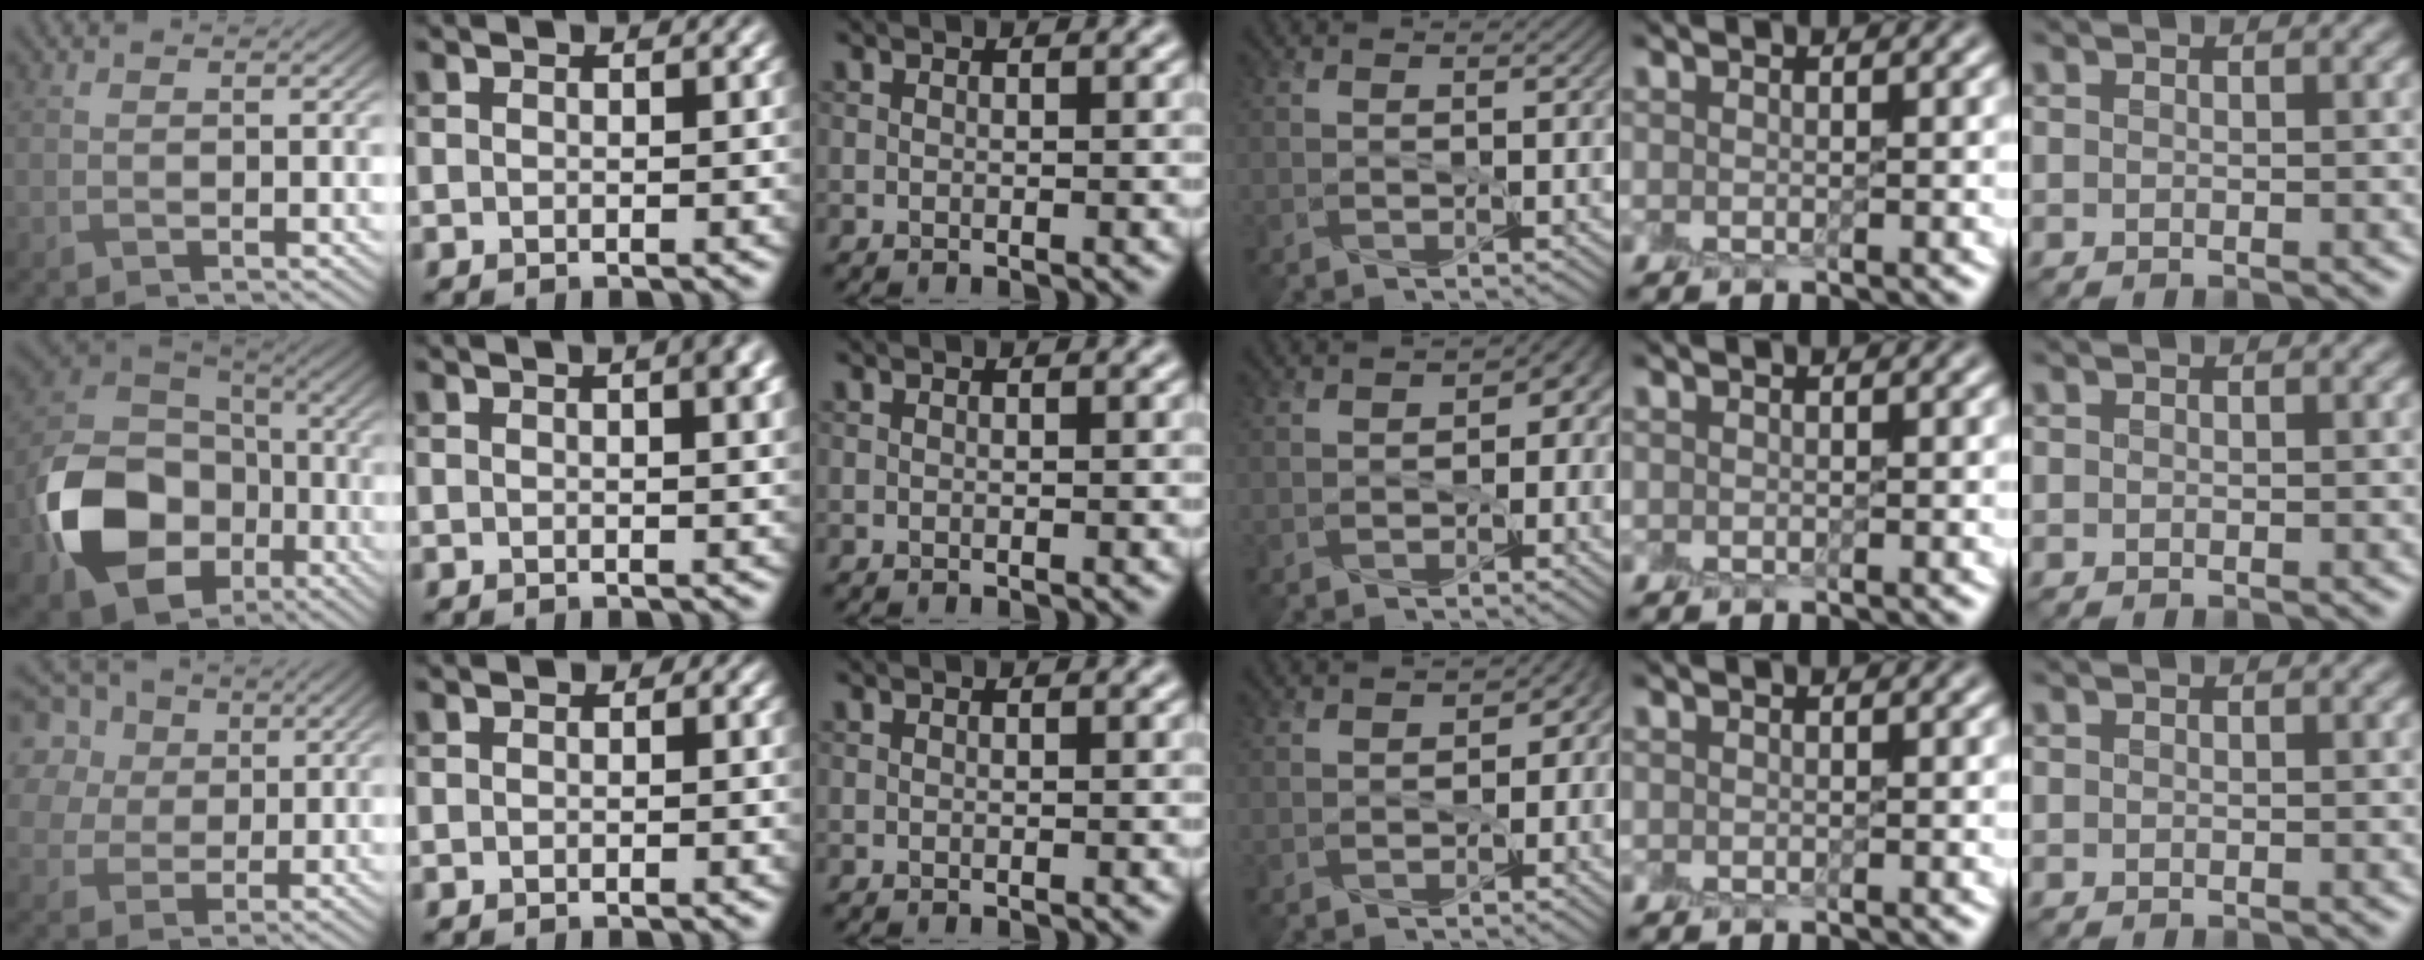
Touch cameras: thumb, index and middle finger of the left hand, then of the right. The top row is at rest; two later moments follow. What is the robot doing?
{"motion": "peel", "object": "lint roller sheet"}